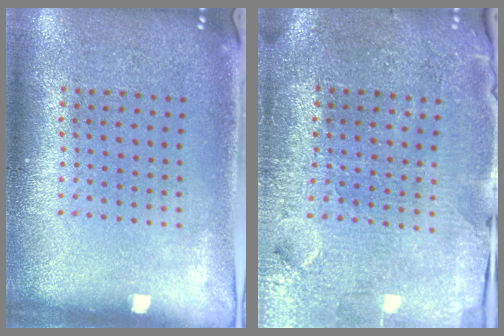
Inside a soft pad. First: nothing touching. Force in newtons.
{"total": 3.7, "press": 3.5, "slide": 1.2}